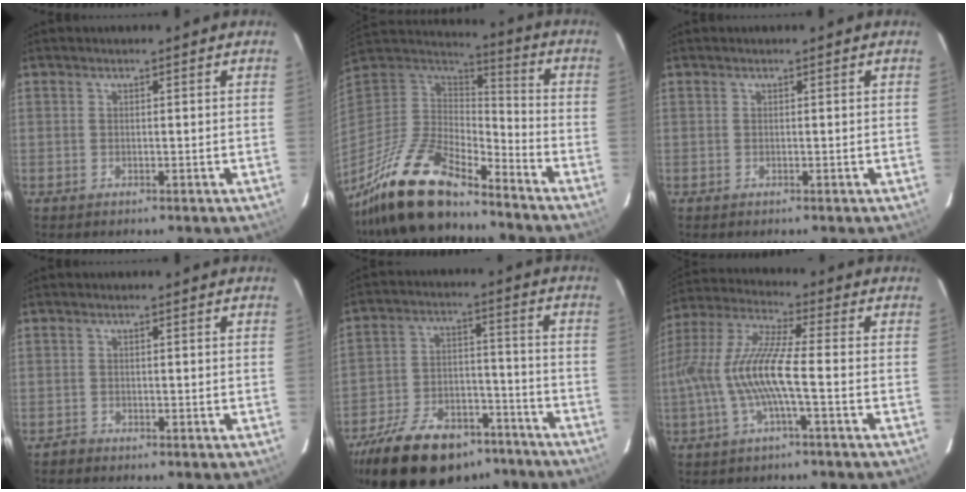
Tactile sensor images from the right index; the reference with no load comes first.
{"total": 20.1, "force": [-16.0, 5.6, 10.8], "torque": [-0.234, -0.030, -0.299]}
{"total": 0.0}
{"total": 1.2, "force": [-0.9, 0.0, -0.7], "torque": [0.012, 0.003, -0.018]}
{"total": 25.0, "force": [-19.2, 11.4, 11.3], "torque": [-0.240, 0.012, -0.281]}
{"total": 12.6, "force": [-2.9, 1.3, 12.2], "torque": [-0.246, 0.000, -0.054]}